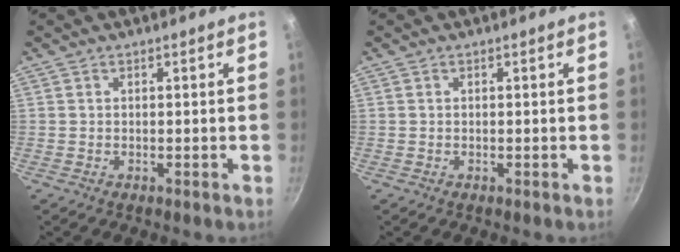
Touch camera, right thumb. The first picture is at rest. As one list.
[{"total": 0.0}]